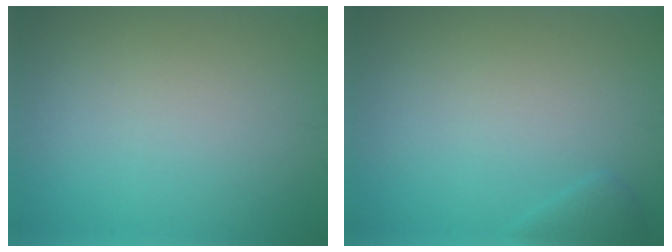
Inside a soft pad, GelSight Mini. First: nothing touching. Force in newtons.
{"total": 0.9, "press": 0.9, "slide": 0.1}